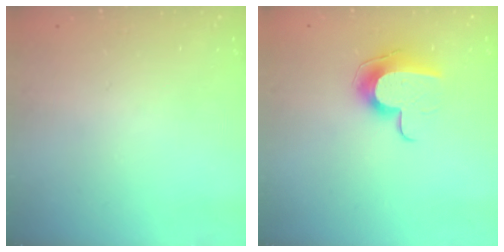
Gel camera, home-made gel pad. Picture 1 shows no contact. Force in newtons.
{"total": 10.3, "press": 10.3, "slide": 0.3}